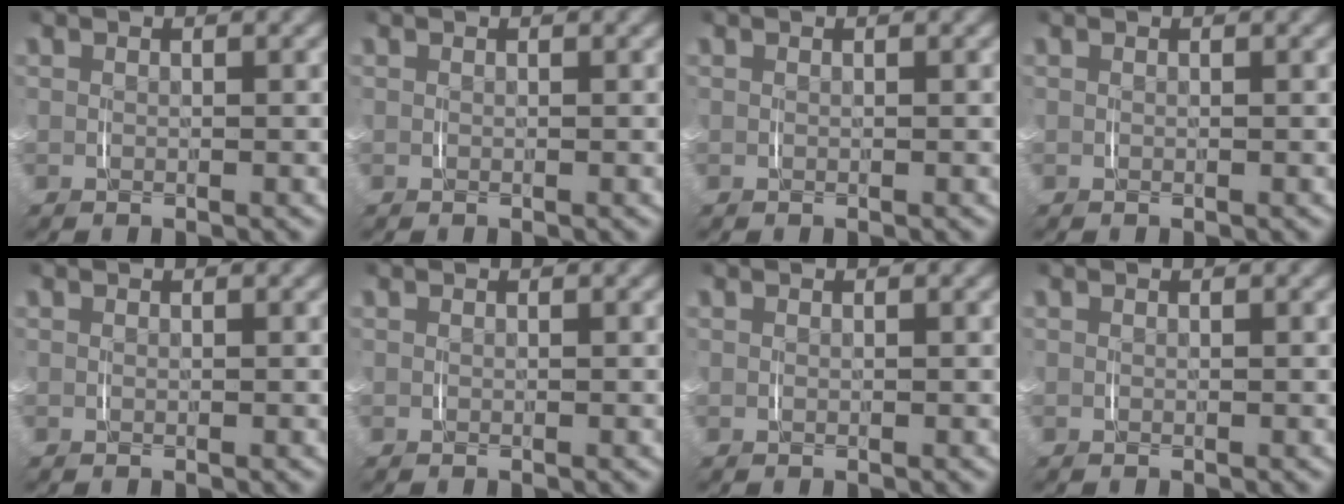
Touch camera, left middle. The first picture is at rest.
{"total": 0.0}
{"total": 0.0}
{"total": 0.0}
{"total": 0.0}
{"total": 0.0}
{"total": 0.0}
{"total": 0.0}